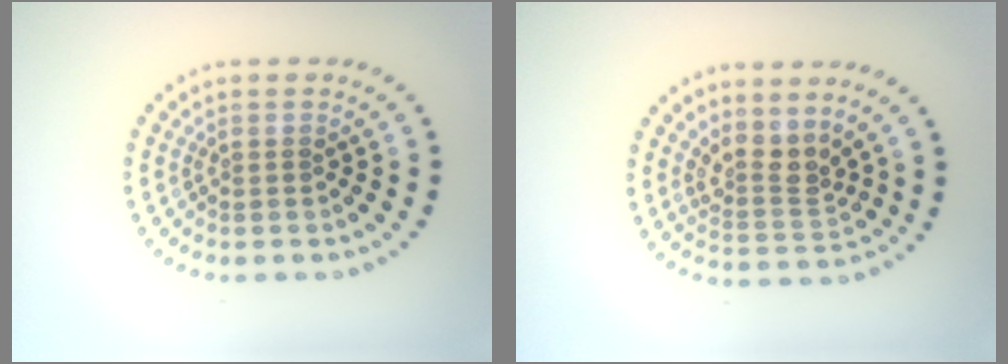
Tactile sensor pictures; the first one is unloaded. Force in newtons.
{"total": 2.8, "press": 2.0, "slide": 1.9}